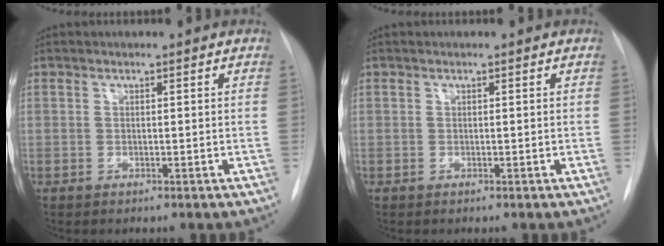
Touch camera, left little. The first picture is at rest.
{"total": 0.0}